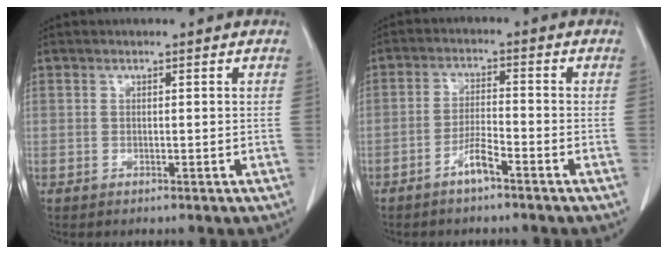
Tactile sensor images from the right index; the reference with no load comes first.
{"total": 3.9, "force": [-2.7, 0.3, 2.7], "torque": [-0.057, 0.002, -0.052]}